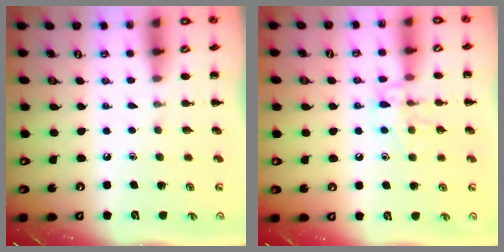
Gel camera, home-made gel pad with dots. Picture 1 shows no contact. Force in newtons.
{"total": 10.0, "press": 10.0, "slide": 0.9}